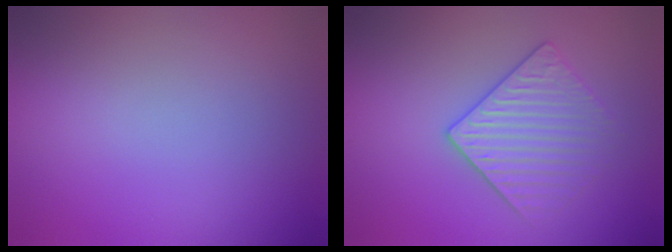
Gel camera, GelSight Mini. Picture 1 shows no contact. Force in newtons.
{"total": 3.2, "press": 3.2, "slide": 0.7}